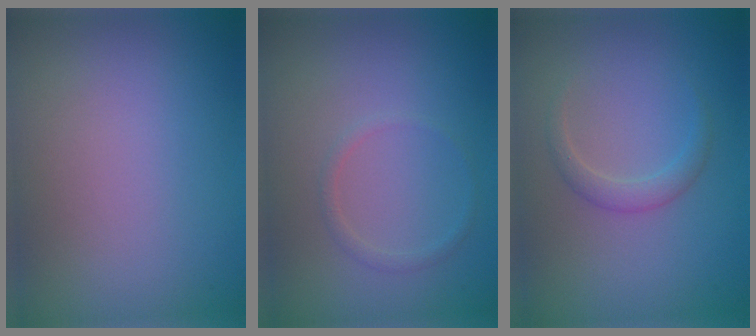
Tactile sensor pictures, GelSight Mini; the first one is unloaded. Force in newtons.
{"total": 0.9, "press": 0.9, "slide": 0.1}
{"total": 1.5, "press": 1.5, "slide": 0.1}